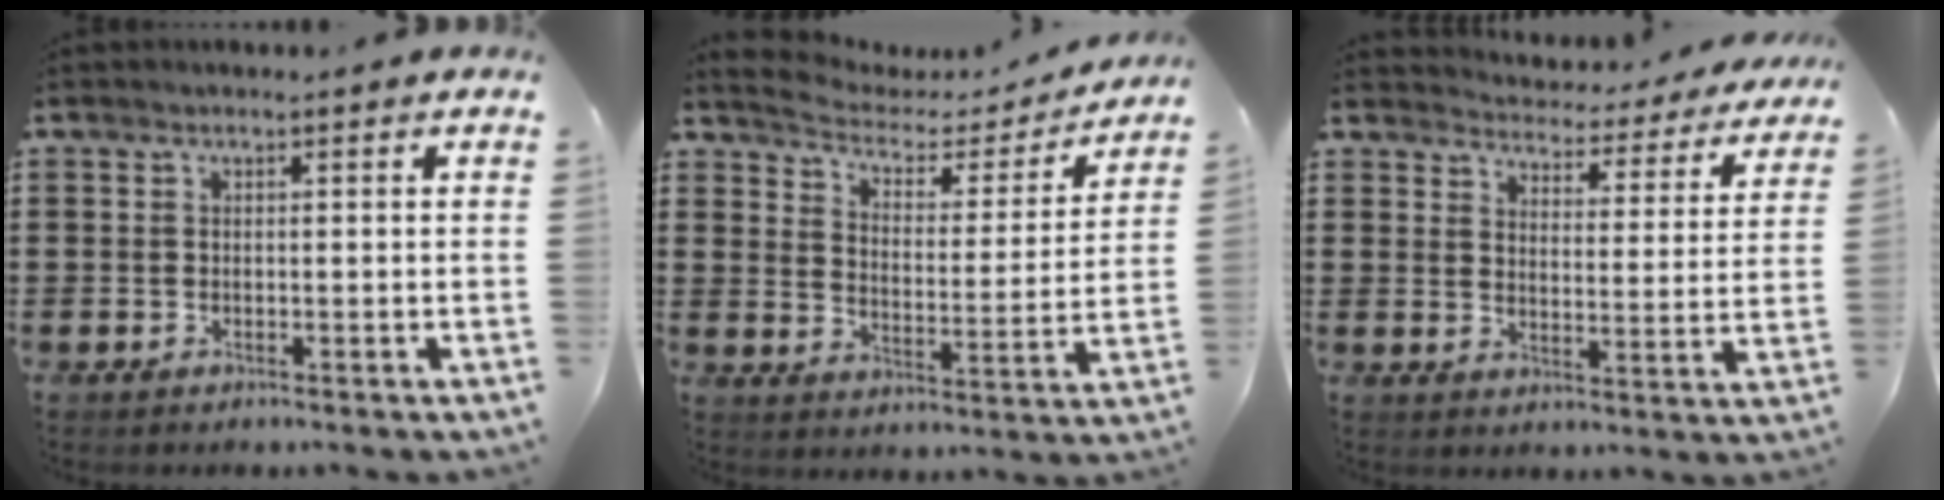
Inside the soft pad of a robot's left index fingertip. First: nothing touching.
{"total": 2.9, "force": [2.6, 1.0, 0.7], "torque": [-0.035, -0.024, 0.035]}
{"total": 3.5, "force": [3.5, 0.1, 0.0], "torque": [-0.025, -0.035, 0.055]}